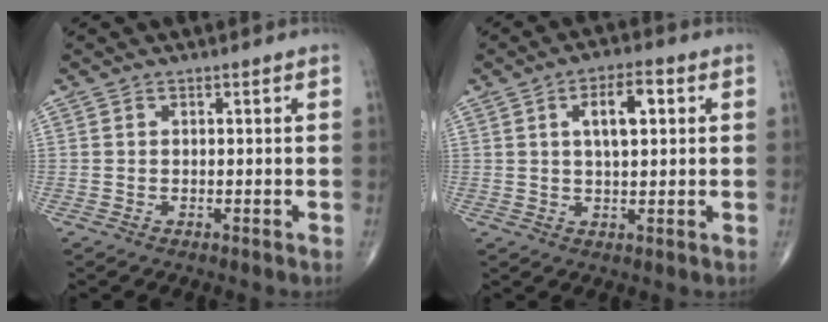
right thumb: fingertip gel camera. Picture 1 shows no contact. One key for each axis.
{"total": 7.3, "fx": 2.0, "fy": 3.0, "fz": 6.3, "tx": -0.094, "ty": 0.005, "tz": 0.030}